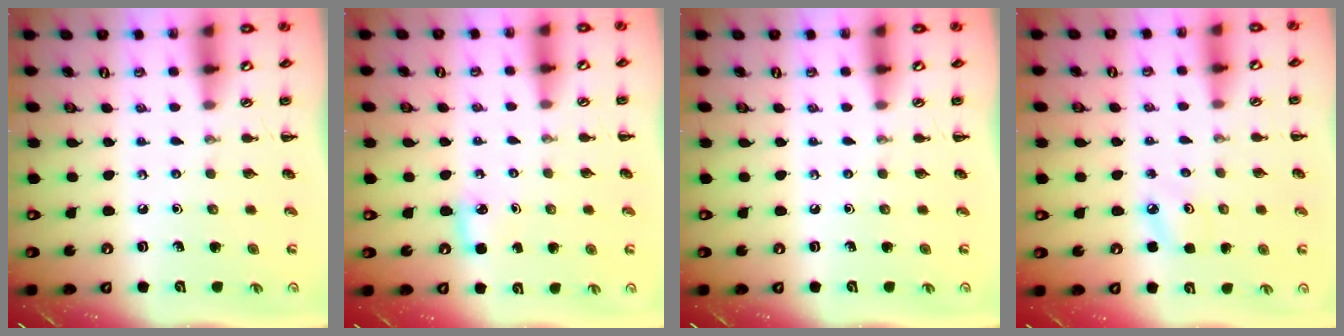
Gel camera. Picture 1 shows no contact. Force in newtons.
{"total": 4.9, "press": 4.5, "slide": 1.7}
{"total": 0.0}
{"total": 5.5, "press": 5.2, "slide": 1.8}